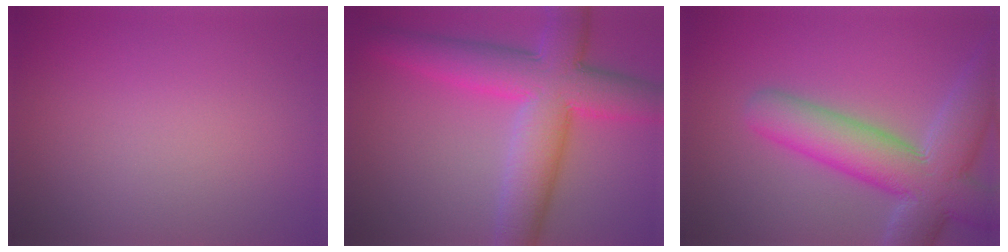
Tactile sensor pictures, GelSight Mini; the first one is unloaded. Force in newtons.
{"total": 9.6, "press": 9.6, "slide": 0.2}
{"total": 9.7, "press": 9.7, "slide": 1.0}